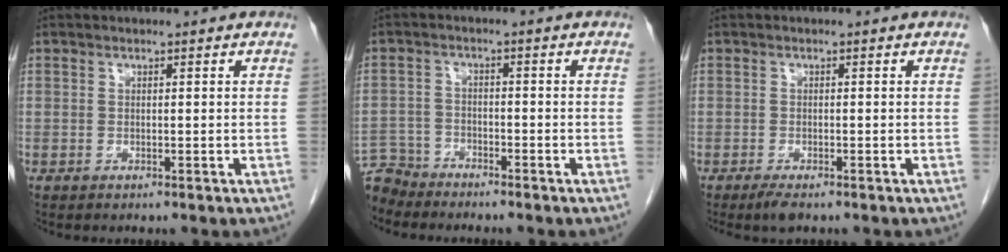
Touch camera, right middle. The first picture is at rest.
{"total": 5.1, "force": [-4.9, 1.2, -0.7], "torque": [0.019, -0.003, -0.096]}
{"total": 2.3, "force": [-1.7, 0.6, 1.5], "torque": [-0.032, -0.006, -0.027]}